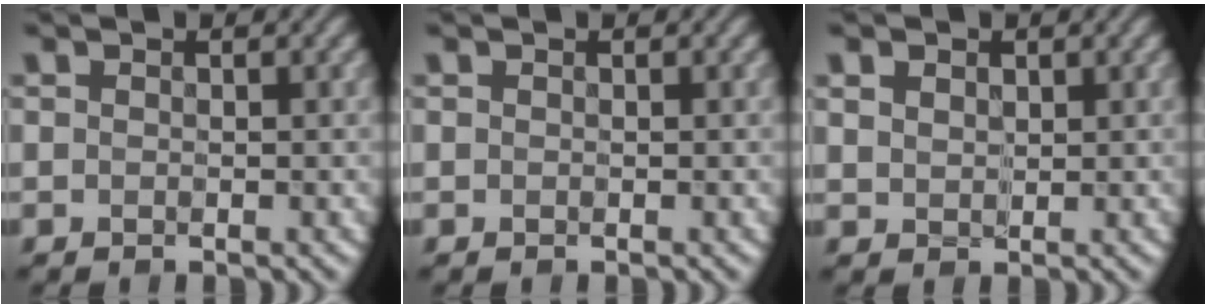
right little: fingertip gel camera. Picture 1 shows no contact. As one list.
[{"total": 0.0}, {"total": 1.6, "force": [0.8, 1.2, 0.7], "torque": [-0.021, -0.001, 0.016]}]